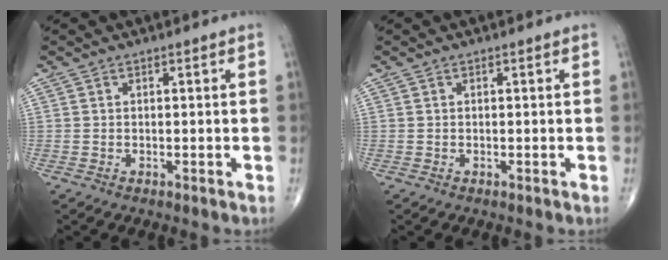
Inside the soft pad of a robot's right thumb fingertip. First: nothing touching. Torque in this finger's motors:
{"motor_torque": [-0.06, -0.12, -0.12, -0.15, 0.02]}